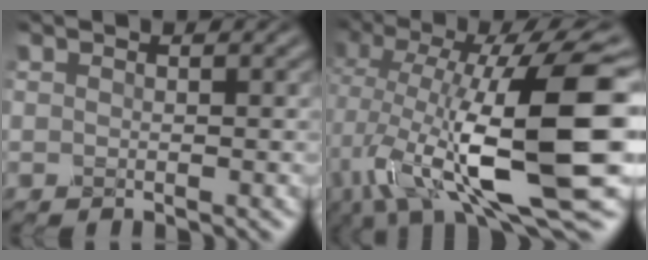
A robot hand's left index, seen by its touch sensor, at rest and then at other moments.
{"total": 16.1, "force": [-3.0, 4.8, 15.1], "torque": [-0.272, 0.000, -0.053]}